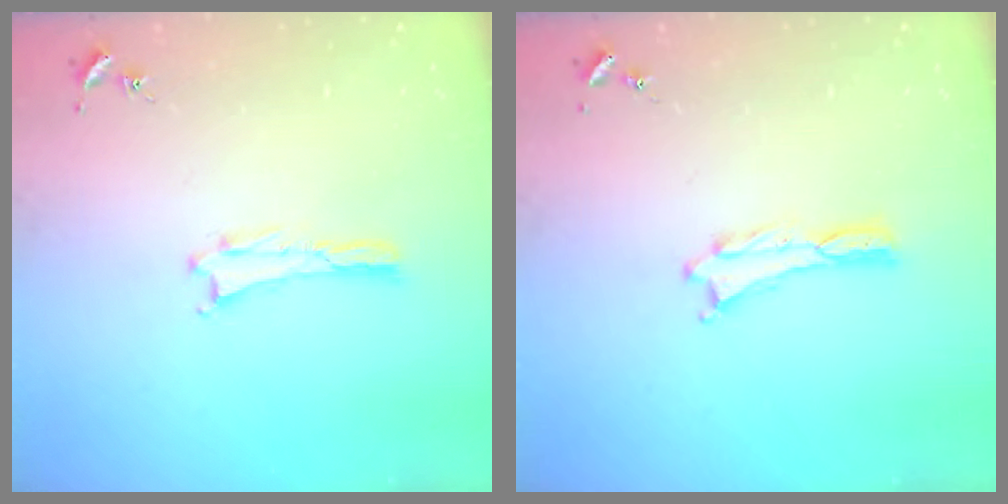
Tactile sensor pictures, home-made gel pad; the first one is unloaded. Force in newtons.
{"total": 0.0}